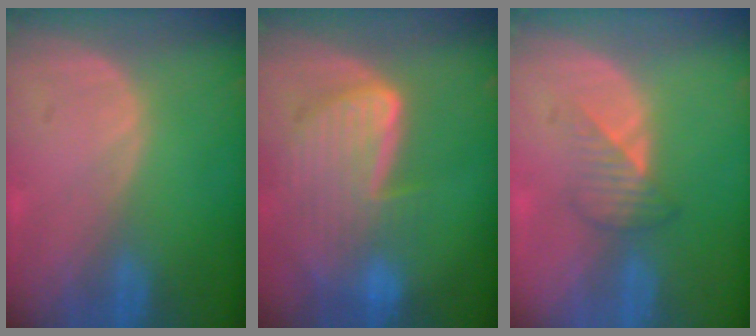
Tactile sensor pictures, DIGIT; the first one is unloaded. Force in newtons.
{"total": 9.2, "press": 8.0, "slide": 4.7}
{"total": 3.5, "press": 3.2, "slide": 1.5}